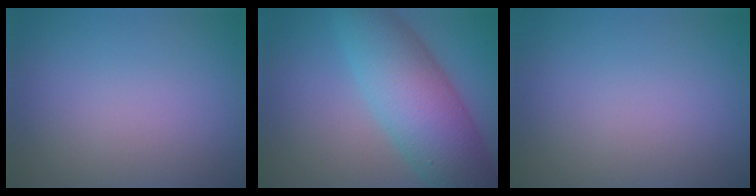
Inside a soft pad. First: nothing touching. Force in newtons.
{"total": 9.2, "press": 9.2, "slide": 0.2}
{"total": 0.0}